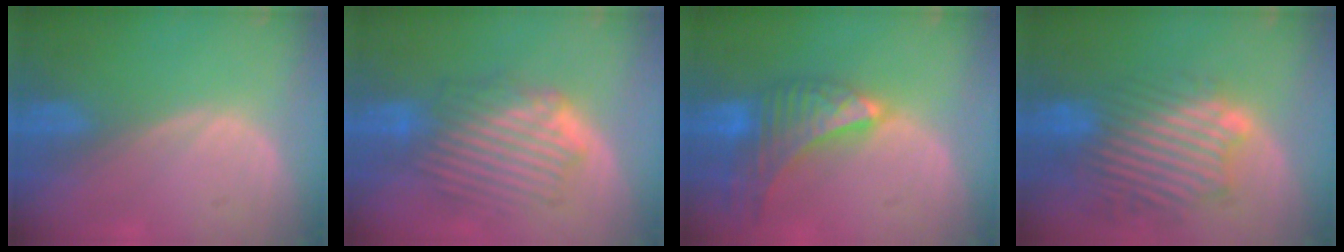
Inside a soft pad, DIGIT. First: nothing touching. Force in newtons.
{"total": 9.0, "press": 8.4, "slide": 3.3}
{"total": 9.5, "press": 8.4, "slide": 4.3}
{"total": 11.5, "press": 10.5, "slide": 4.6}